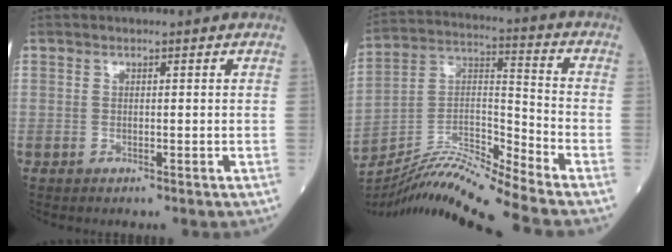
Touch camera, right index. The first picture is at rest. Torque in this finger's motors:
{"motor_torque": [-0.36, -0.40, 0.02, 0.00]}